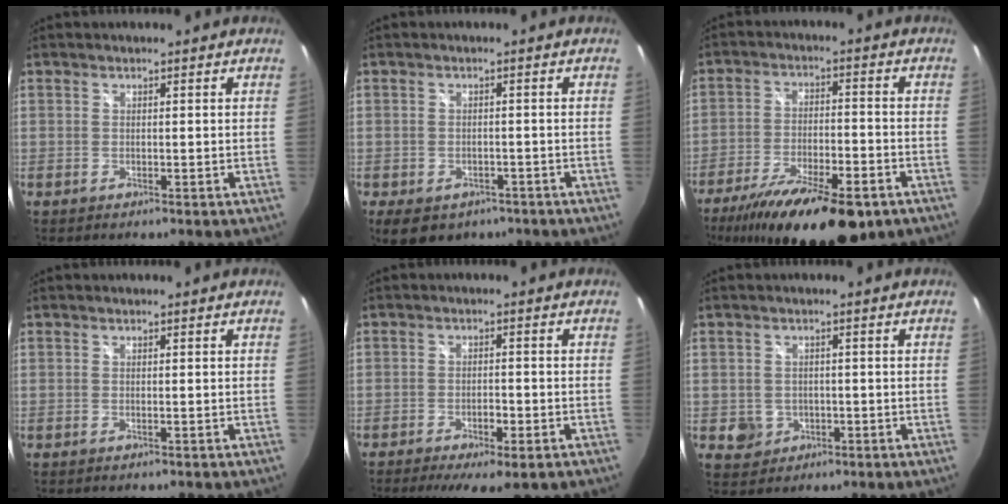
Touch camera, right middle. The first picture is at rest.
{"total": 9.3, "force": [-5.8, 5.7, 4.5], "torque": [-0.092, -0.017, -0.072]}
{"total": 20.2, "force": [-14.0, 6.1, 13.1], "torque": [-0.241, -0.041, -0.218]}
{"total": 0.6, "force": [-0.5, 0.0, 0.3], "torque": [-0.001, 0.003, -0.008]}
{"total": 9.2, "force": [-6.1, 3.0, 6.1], "torque": [-0.129, -0.022, -0.091]}
{"total": 4.0, "force": [-0.9, 3.8, 0.9], "torque": [-0.024, 0.002, -0.005]}